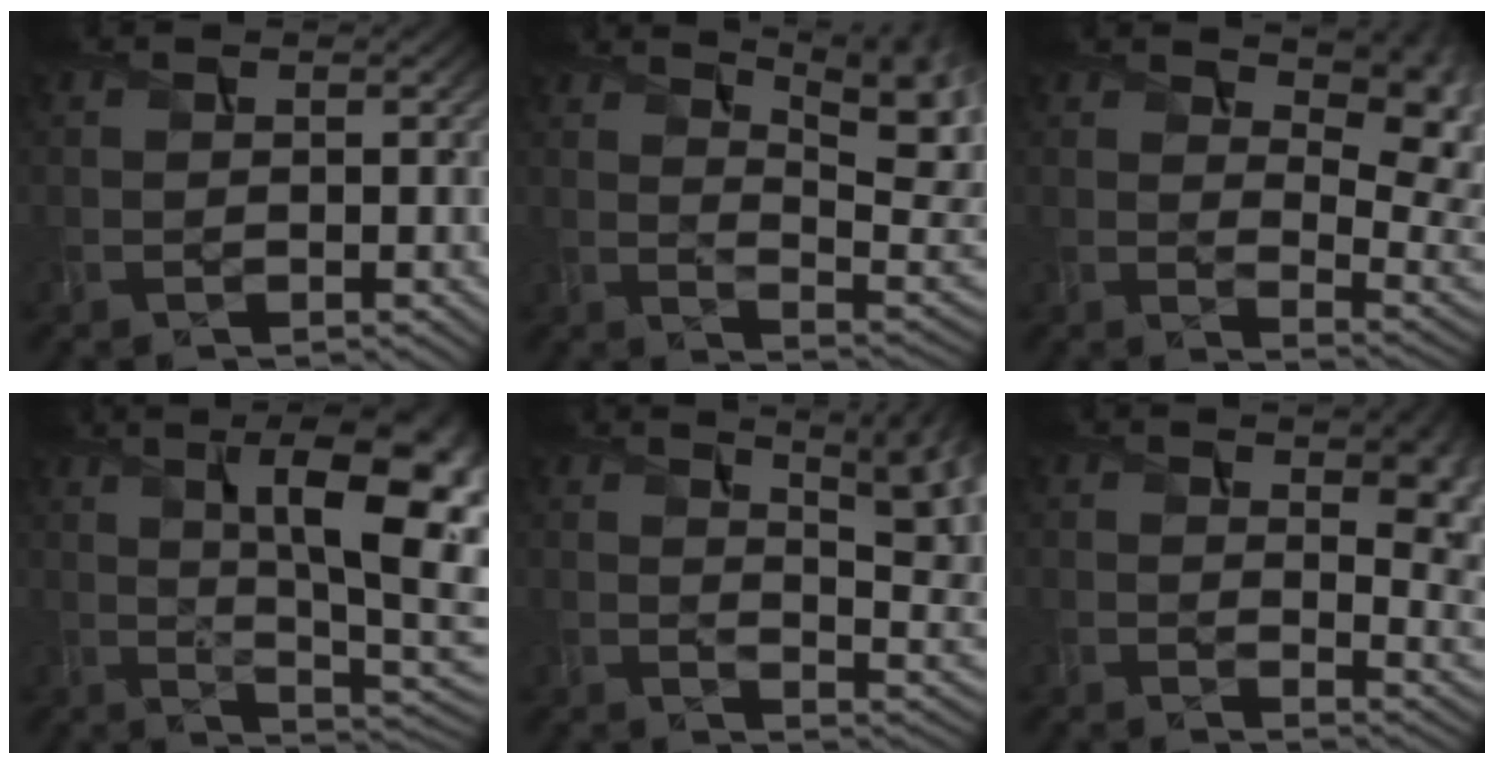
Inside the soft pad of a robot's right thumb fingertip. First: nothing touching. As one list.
[{"total": 15.2, "force": [7.4, 5.9, 11.8], "torque": [-0.170, 0.038, 0.122]}, {"total": 11.6, "force": [5.5, 5.0, 8.9], "torque": [-0.119, 0.011, 0.078]}, {"total": 16.7, "force": [4.8, 5.7, 14.9], "torque": [-0.198, 0.026, 0.074]}, {"total": 15.4, "force": [6.6, 6.2, 12.4], "torque": [-0.179, 0.041, 0.109]}, {"total": 11.1, "force": [3.4, 4.8, 9.5], "torque": [-0.116, 0.015, 0.053]}]